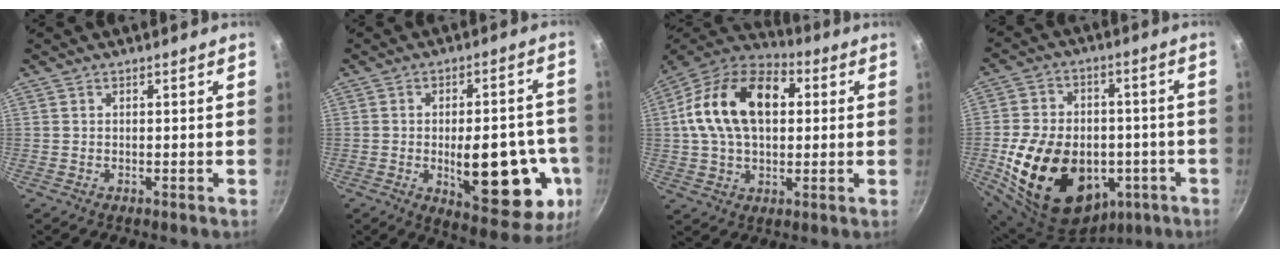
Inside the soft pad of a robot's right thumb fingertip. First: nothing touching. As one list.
[{"total": 20.2, "force": [-4.4, 8.7, 17.7], "torque": [-0.195, 0.004, -0.049]}, {"total": 19.8, "force": [3.4, 12.8, 14.7], "torque": [-0.237, 0.026, 0.041]}, {"total": 24.4, "force": [-5.8, 17.7, 15.9], "torque": [-0.264, 0.039, -0.070]}]